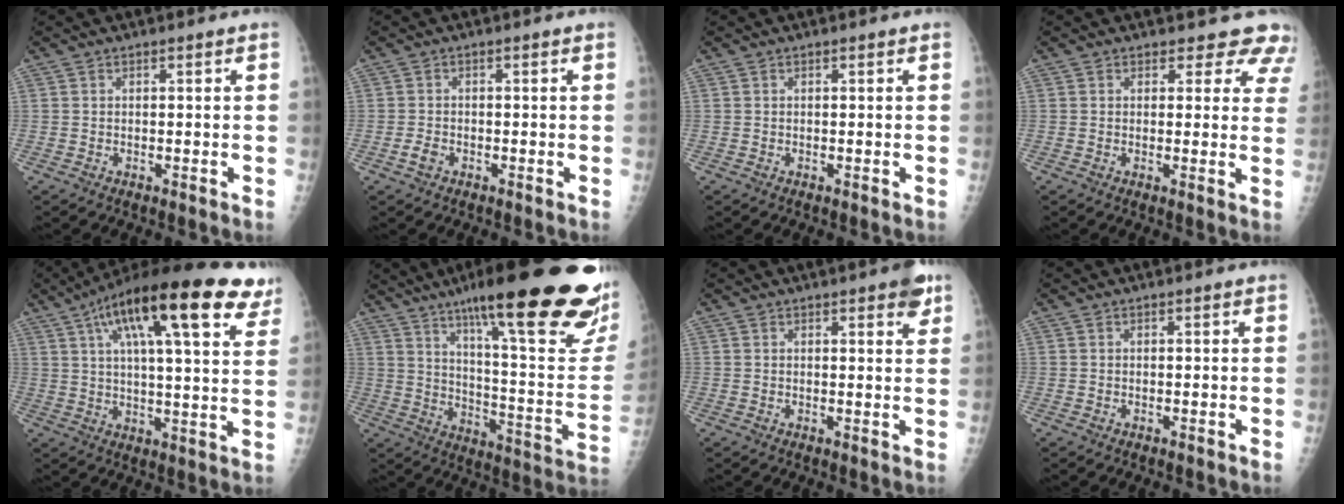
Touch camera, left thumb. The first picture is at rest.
{"total": 1.8, "force": [-1.0, 1.2, 1.0], "torque": [-0.021, 0.003, -0.019]}
{"total": 0.0}
{"total": 7.1, "force": [6.2, 3.4, 0.6], "torque": [0.045, -0.025, 0.041]}
{"total": 25.8, "force": [13.4, 7.1, 20.9], "torque": [-0.308, 0.003, 0.196]}
{"total": 34.3, "force": [21.7, 6.3, 25.8], "torque": [-0.276, -0.072, 0.310]}
{"total": 4.2, "force": [2.5, 1.2, 3.1], "torque": [-0.028, -0.009, 0.026]}
{"total": 0.0}